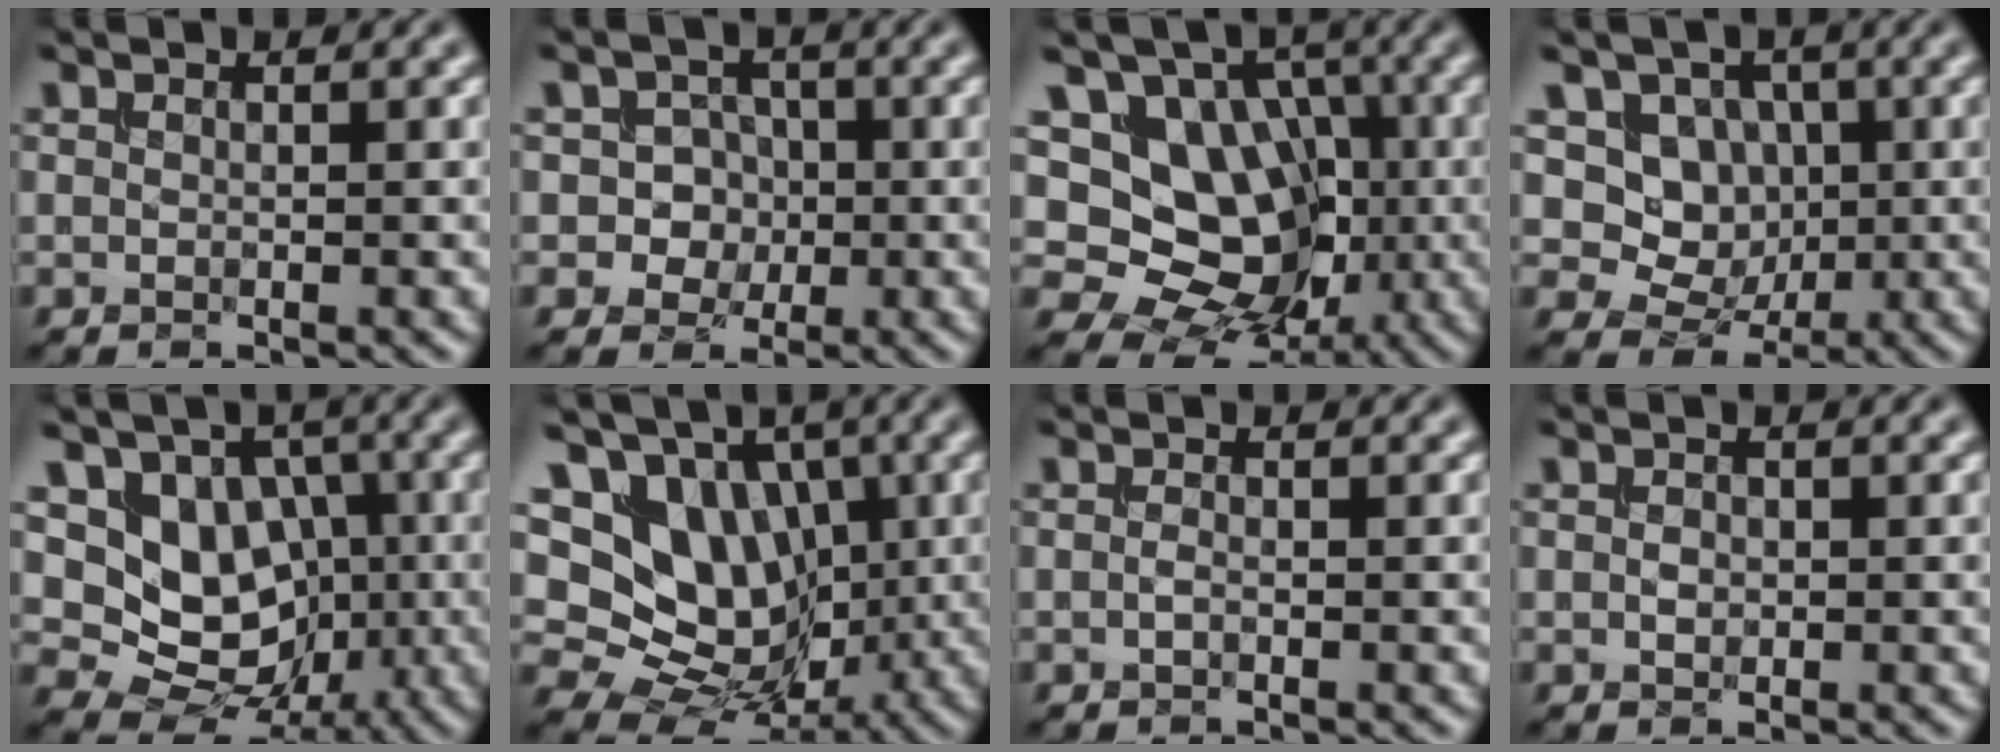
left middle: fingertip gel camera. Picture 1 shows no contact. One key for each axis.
{"total": 3.7, "fx": -0.5, "fy": 3.4, "fz": 1.4, "tx": -0.004, "ty": 0.011, "tz": -0.029}
{"total": 12.6, "fx": 0.8, "fy": 10.5, "fz": 6.8, "tx": -0.106, "ty": 0.024, "tz": -0.009}
{"total": 5.9, "fx": 1.4, "fy": 5.1, "fz": 2.8, "tx": -0.041, "ty": -0.004, "tz": 0.015}
{"total": 8.6, "fx": 0.1, "fy": 7.1, "fz": 4.8, "tx": -0.063, "ty": -0.011, "tz": -0.011}
{"total": 12.0, "fx": 2.7, "fy": 9.7, "fz": 6.6, "tx": -0.128, "ty": 0.033, "tz": 0.023}
{"total": 0.7, "fx": -0.4, "fy": 0.3, "fz": 0.6, "tx": -0.017, "ty": 0.000, "tz": -0.008}
{"total": 0.9, "fx": -0.2, "fy": 0.7, "fz": 0.6, "tx": -0.014, "ty": -0.001, "tz": -0.004}